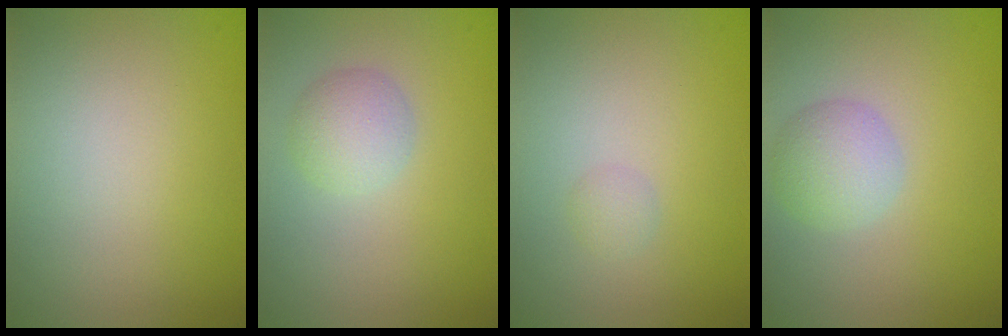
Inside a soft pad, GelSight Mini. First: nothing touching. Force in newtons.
{"total": 2.3, "press": 2.3, "slide": 0.0}
{"total": 0.8, "press": 0.8, "slide": 0.1}
{"total": 2.9, "press": 2.9, "slide": 0.1}